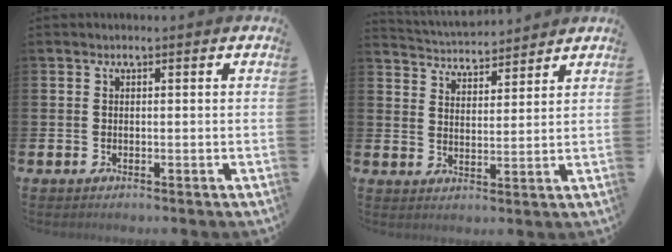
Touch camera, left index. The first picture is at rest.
{"total": 4.3, "force": [4.2, 0.5, -0.4], "torque": [-0.010, -0.028, 0.074]}